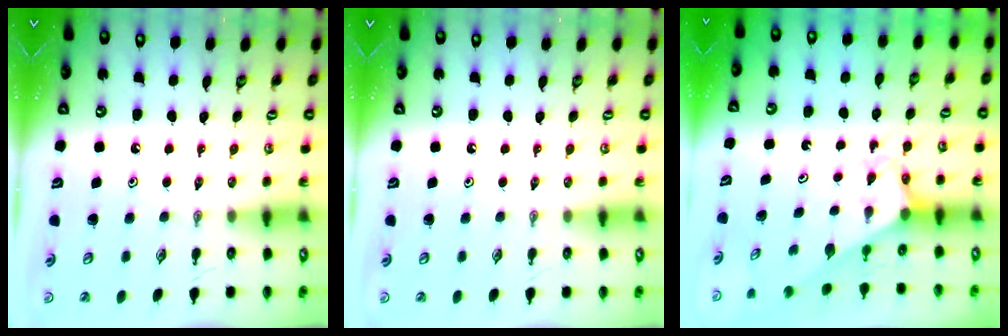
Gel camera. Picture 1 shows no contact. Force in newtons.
{"total": 0.0}
{"total": 2.7, "press": 2.7, "slide": 0.1}